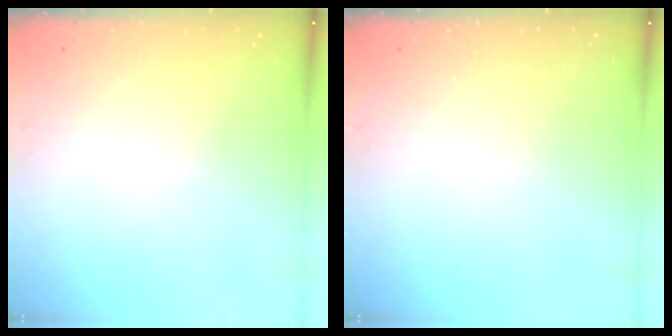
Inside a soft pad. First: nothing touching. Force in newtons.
{"total": 0.0}